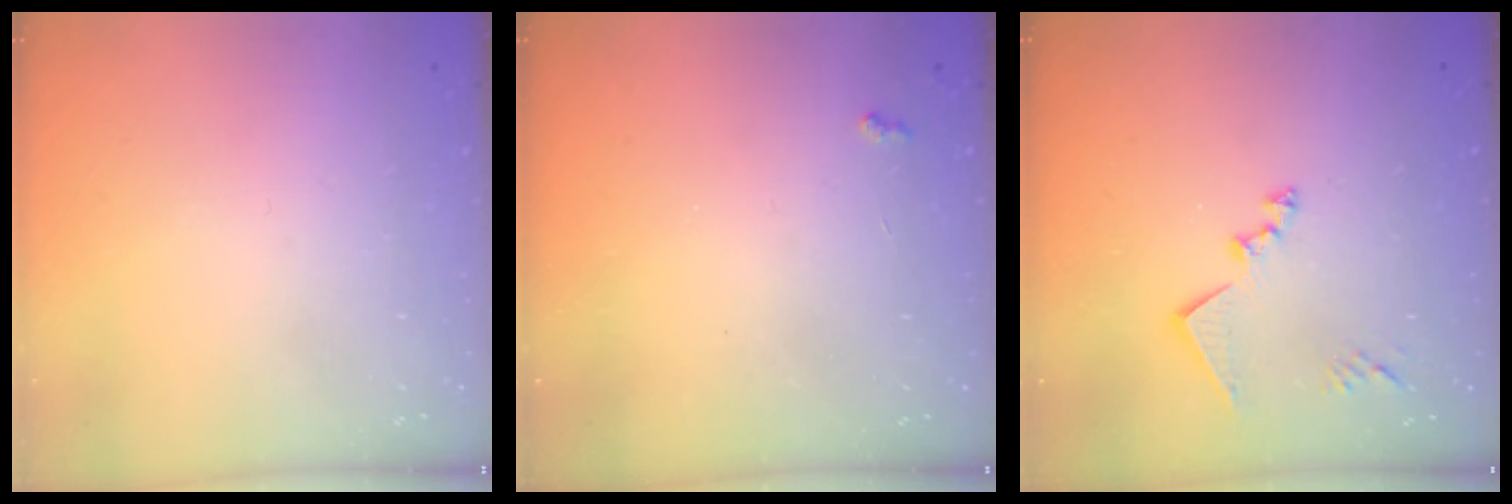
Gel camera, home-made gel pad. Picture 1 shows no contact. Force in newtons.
{"total": 2.8, "press": 2.8, "slide": 0.4}
{"total": 13.5, "press": 13.5, "slide": 0.7}